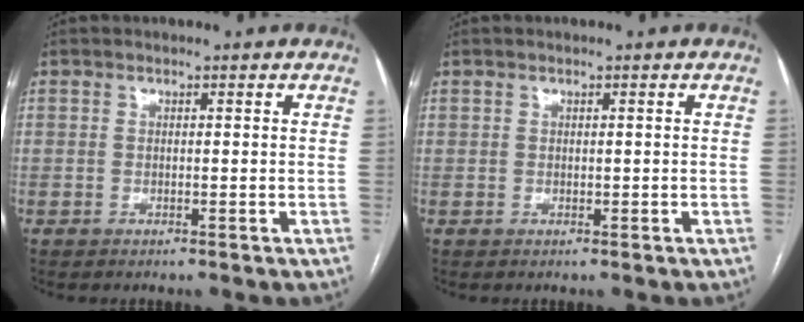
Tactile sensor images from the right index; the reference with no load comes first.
{"total": 0.0}